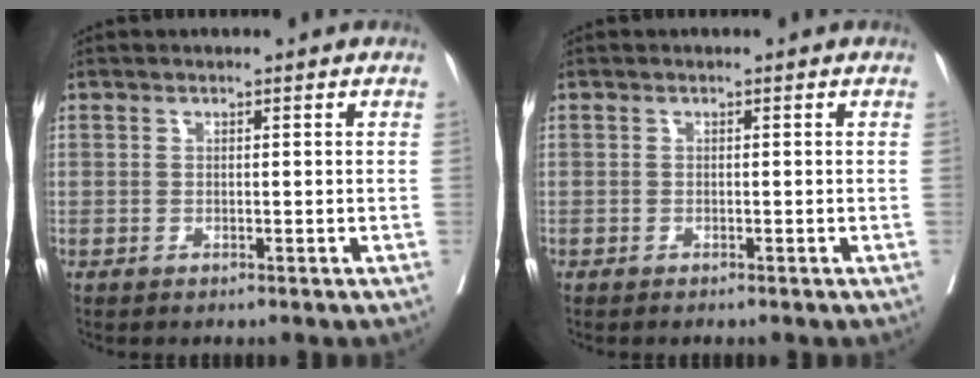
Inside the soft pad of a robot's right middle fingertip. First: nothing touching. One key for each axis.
{"total": 0.6, "fx": -0.6, "fy": 0.1, "fz": 0.1, "tx": -0.005, "ty": -0.001, "tz": -0.012}